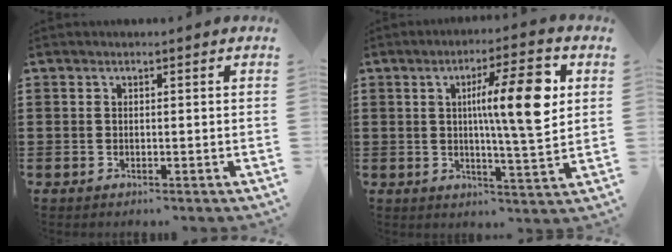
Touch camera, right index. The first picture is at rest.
{"total": 11.5, "force": [2.8, 1.5, 11.0], "torque": [-0.180, -0.003, 0.034]}